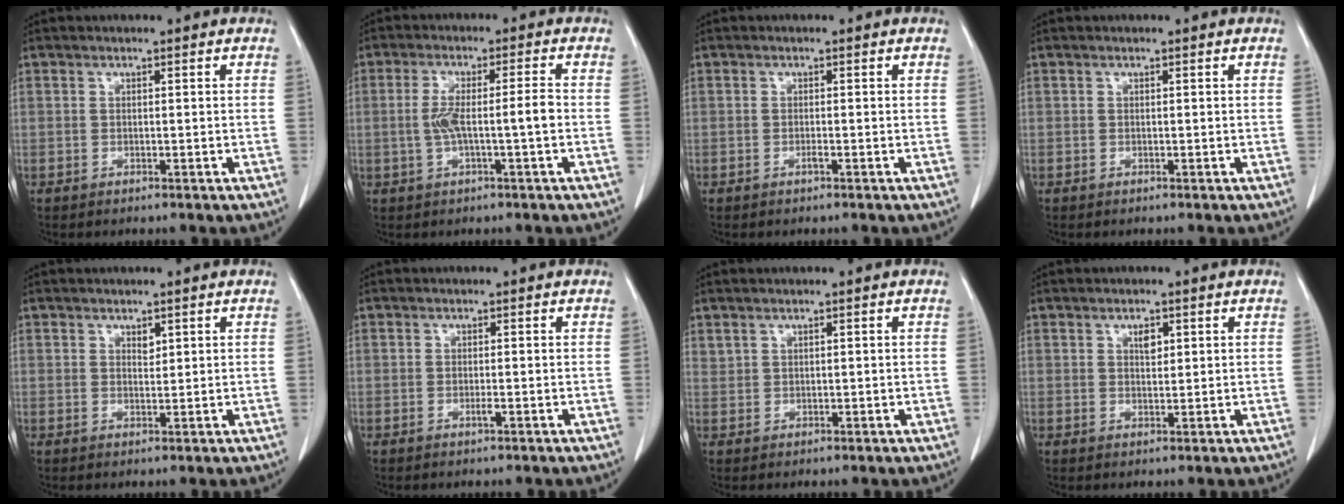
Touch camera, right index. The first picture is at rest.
{"total": 5.8, "force": [-0.9, 0.2, 5.7], "torque": [-0.116, 0.013, -0.012]}
{"total": 0.5, "force": [-0.3, 0.0, 0.4], "torque": [-0.012, -0.001, -0.005]}
{"total": 0.0}
{"total": 1.1, "force": [0.7, 0.5, 0.6], "torque": [-0.009, -0.005, 0.012]}
{"total": 0.8, "force": [-0.3, 0.0, 0.7], "torque": [-0.016, -0.002, -0.005]}
{"total": 1.1, "force": [0.9, 0.4, 0.4], "torque": [-0.007, 0.005, 0.022]}
{"total": 1.8, "force": [0.9, 0.9, 1.4], "torque": [-0.022, -0.003, 0.015]}